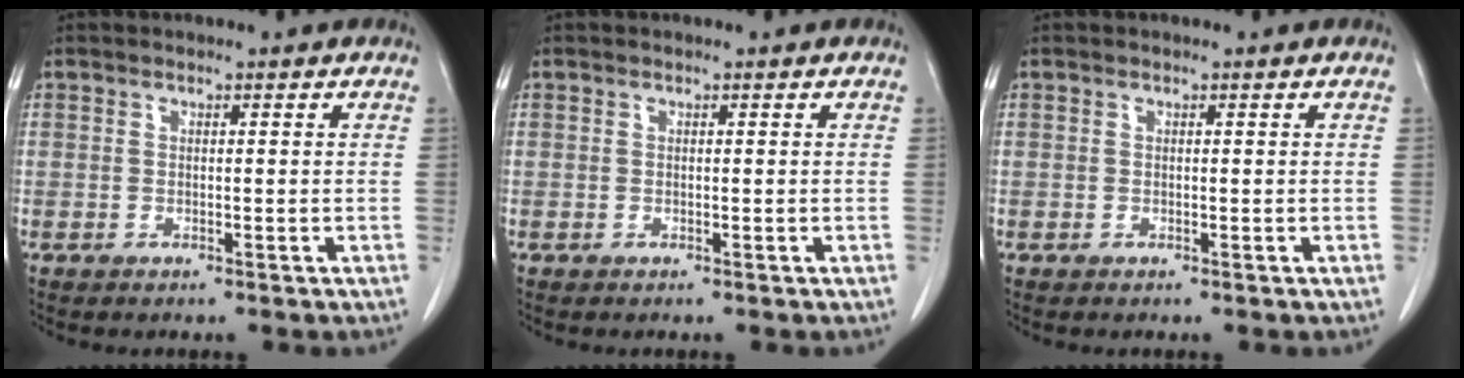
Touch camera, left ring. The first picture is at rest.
{"total": 0.0}
{"total": 0.0}